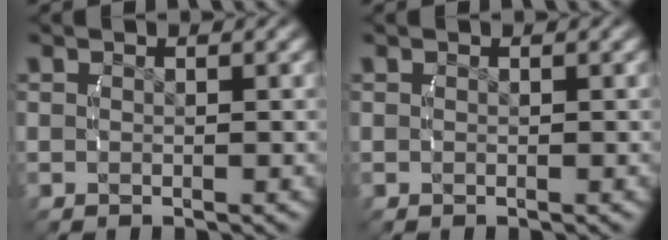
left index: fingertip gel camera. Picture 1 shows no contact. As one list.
[{"total": 0.0}]